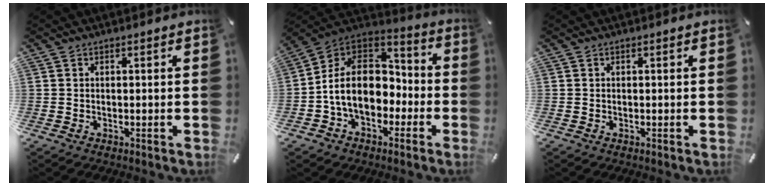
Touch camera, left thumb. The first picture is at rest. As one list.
[{"total": 15.5, "force": [-3.1, 11.9, 9.4], "torque": [-0.191, 0.017, -0.057]}, {"total": 0.0}]